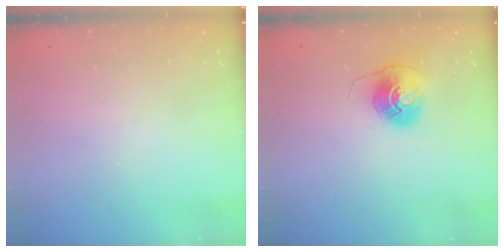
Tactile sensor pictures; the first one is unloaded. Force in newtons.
{"total": 7.7, "press": 7.7, "slide": 0.2}